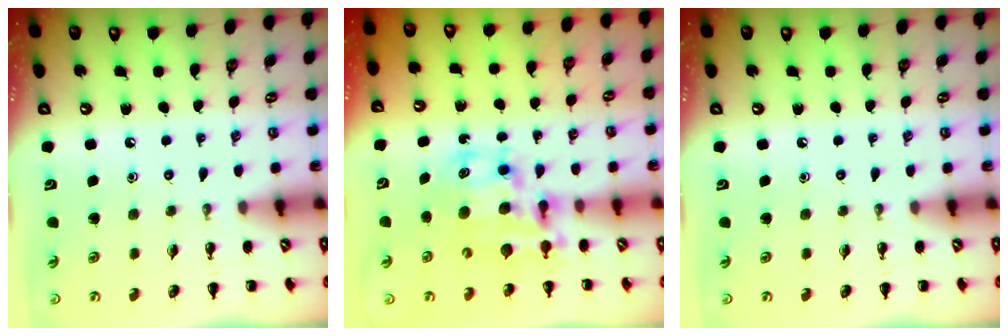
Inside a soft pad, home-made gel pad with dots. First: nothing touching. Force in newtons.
{"total": 11.0, "press": 10.6, "slide": 2.8}
{"total": 0.0}